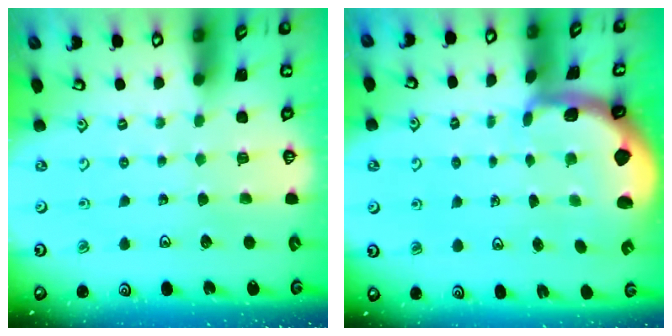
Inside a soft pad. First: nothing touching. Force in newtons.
{"total": 1.5, "press": 1.5, "slide": 0.4}